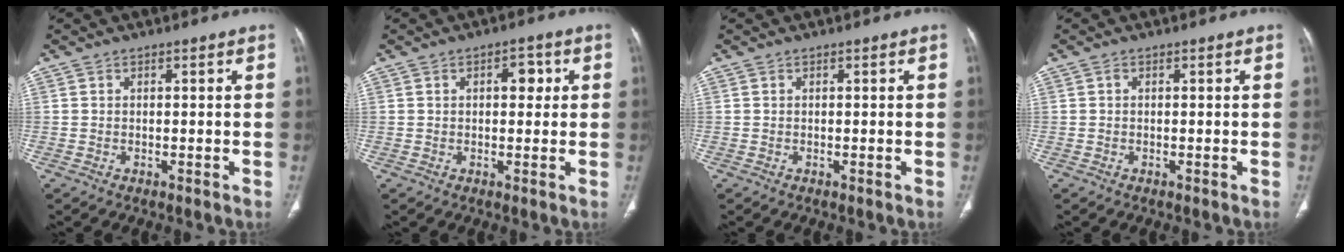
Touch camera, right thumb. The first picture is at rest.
{"total": 3.7, "force": [0.9, 2.2, 2.8], "torque": [-0.024, 0.003, 0.009]}
{"total": 0.0}
{"total": 0.0}